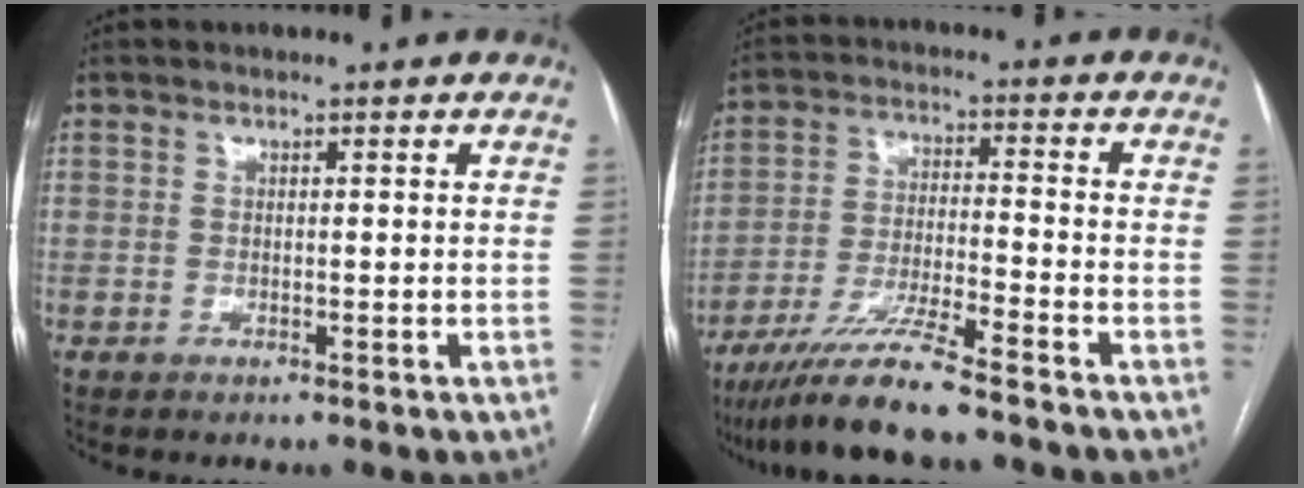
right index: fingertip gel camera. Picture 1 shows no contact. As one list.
[{"total": 10.3, "force": [-8.5, -0.5, 5.8], "torque": [-0.104, -0.026, -0.153]}]